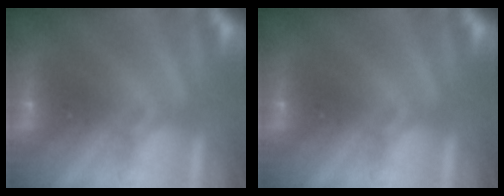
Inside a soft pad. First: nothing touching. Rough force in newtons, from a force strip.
{"total": 0.0}